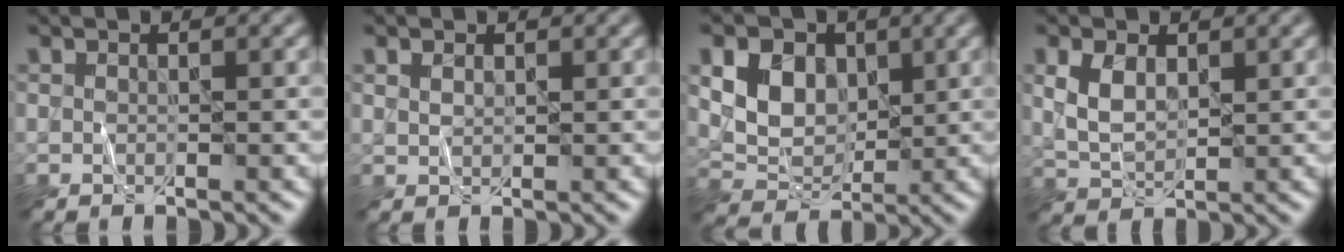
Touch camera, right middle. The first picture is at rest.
{"total": 0.9, "force": [0.6, 0.5, 0.5], "torque": [-0.014, 0.002, 0.014]}
{"total": 5.5, "force": [1.6, 4.1, 3.2], "torque": [-0.065, -0.003, 0.028]}
{"total": 3.2, "force": [1.0, 2.0, 2.4], "torque": [-0.057, 0.002, 0.025]}